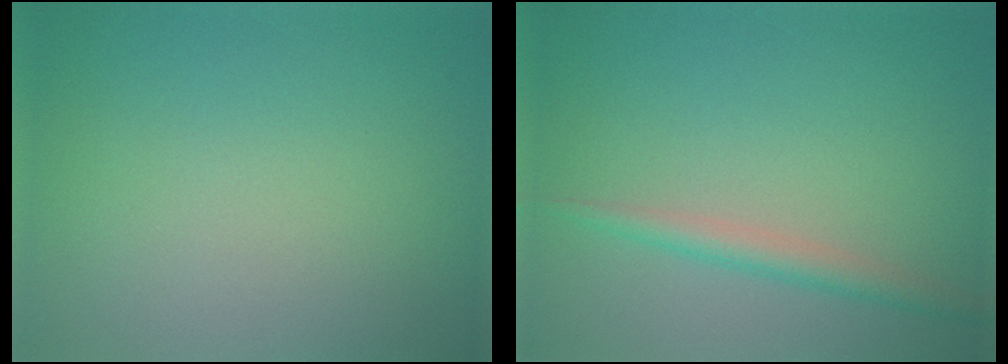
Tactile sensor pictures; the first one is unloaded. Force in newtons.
{"total": 2.1, "press": 2.1, "slide": 0.0}